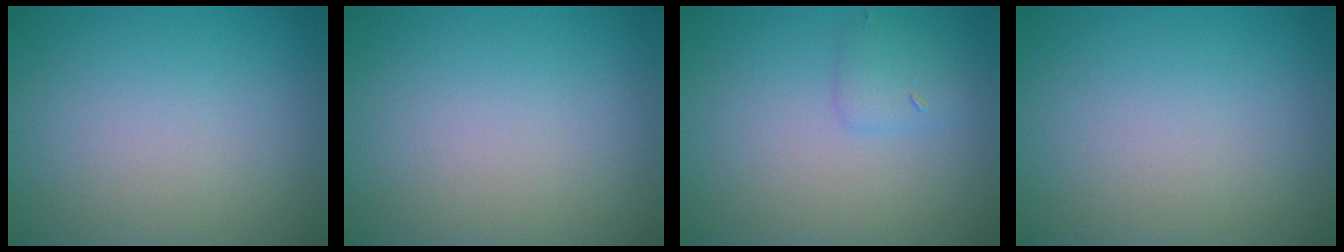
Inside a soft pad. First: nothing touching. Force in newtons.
{"total": 0.0}
{"total": 1.5, "press": 1.5, "slide": 0.1}
{"total": 0.0}